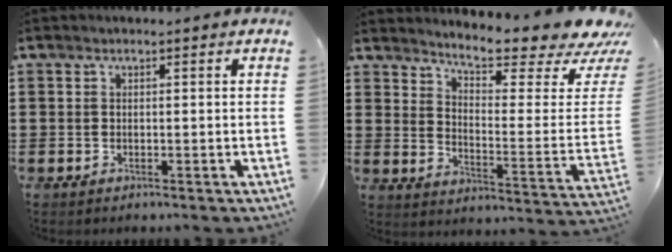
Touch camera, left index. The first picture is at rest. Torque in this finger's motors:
{"motor_torque": [2.14, 0.00, 0.26, 0.09]}